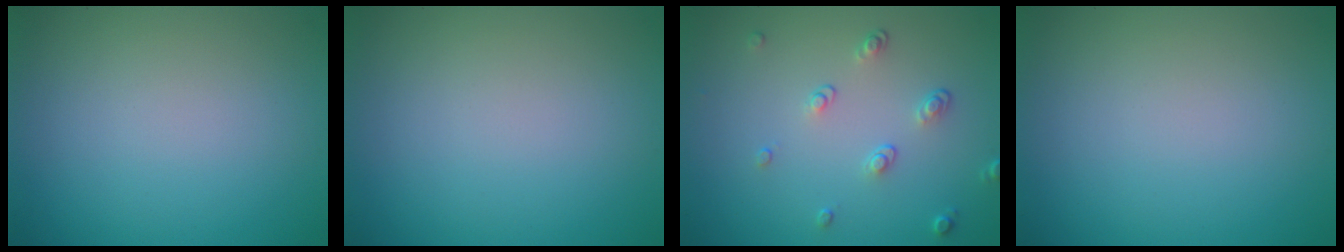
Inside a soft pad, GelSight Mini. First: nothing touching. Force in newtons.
{"total": 0.0}
{"total": 1.8, "press": 1.3, "slide": 1.2}
{"total": 0.0}